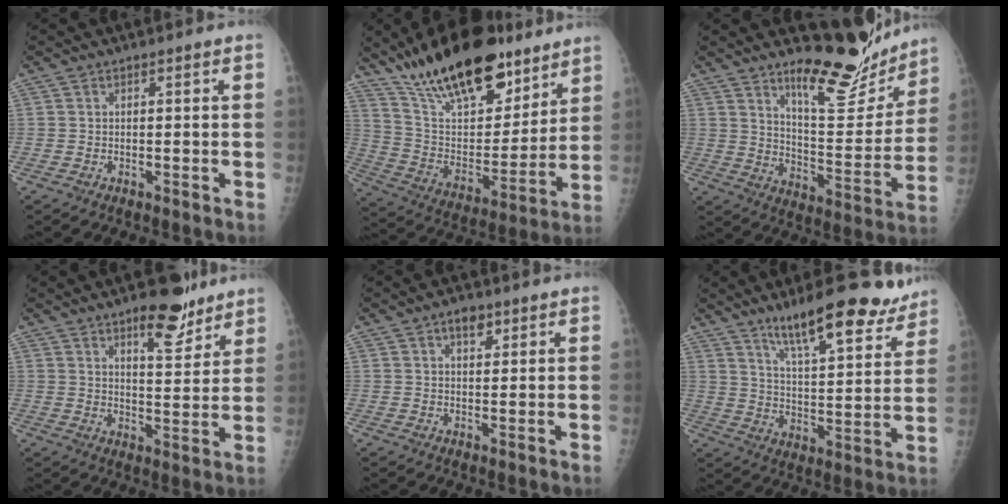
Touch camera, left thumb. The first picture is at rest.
{"total": 26.4, "force": [18.8, 10.8, 15.0], "torque": [-0.209, -0.070, 0.314]}
{"total": 15.9, "force": [13.4, 4.6, 7.3], "torque": [-0.062, -0.116, 0.206]}
{"total": 10.0, "force": [6.8, 3.8, 6.2], "torque": [-0.063, -0.044, 0.100]}
{"total": 3.4, "force": [1.9, 1.8, 2.1], "torque": [-0.019, -0.008, 0.028]}
{"total": 18.1, "force": [13.3, 4.7, 11.4], "torque": [-0.131, -0.070, 0.208]}